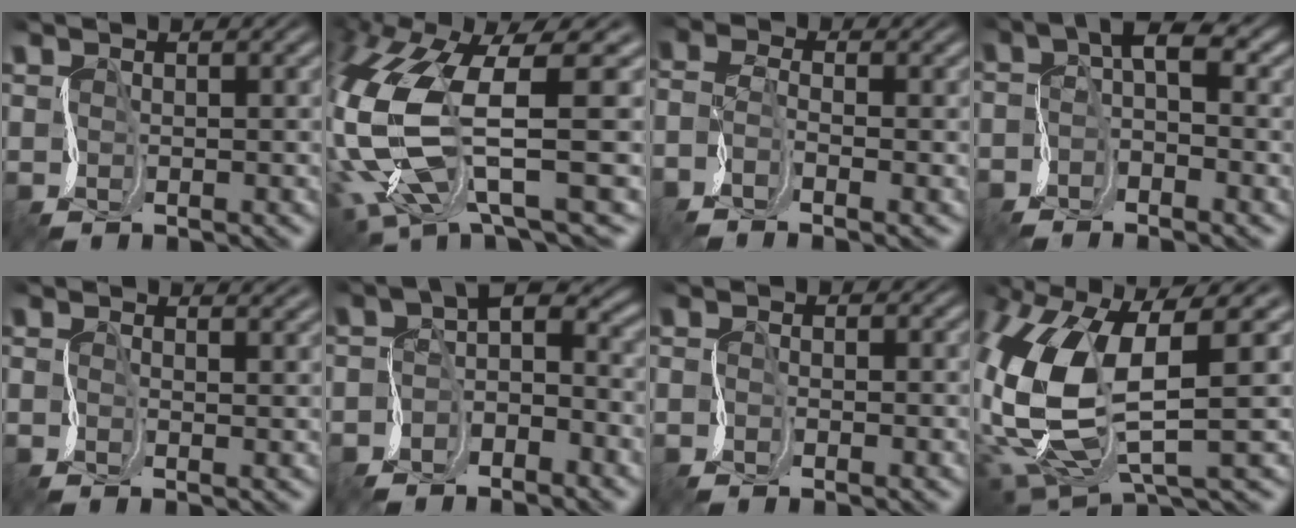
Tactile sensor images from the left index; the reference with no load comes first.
{"total": 11.7, "force": [0.4, 4.2, 10.9], "torque": [-0.253, -0.005, 0.019]}
{"total": 5.0, "force": [-3.5, 1.6, 3.2], "torque": [-0.081, -0.008, -0.071]}
{"total": 4.3, "force": [-0.9, 1.8, 3.8], "torque": [-0.069, 0.017, -0.025]}
{"total": 1.5, "force": [0.5, 0.8, 1.2], "torque": [-0.011, 0.001, -0.004]}
{"total": 4.1, "force": [-2.0, 1.8, 3.0], "torque": [-0.059, 0.013, -0.050]}
{"total": 1.2, "force": [-1.0, 0.4, 0.6], "torque": [-0.011, -0.003, -0.014]}
{"total": 9.5, "force": [1.8, 3.3, 8.7], "torque": [-0.207, -0.014, 0.041]}